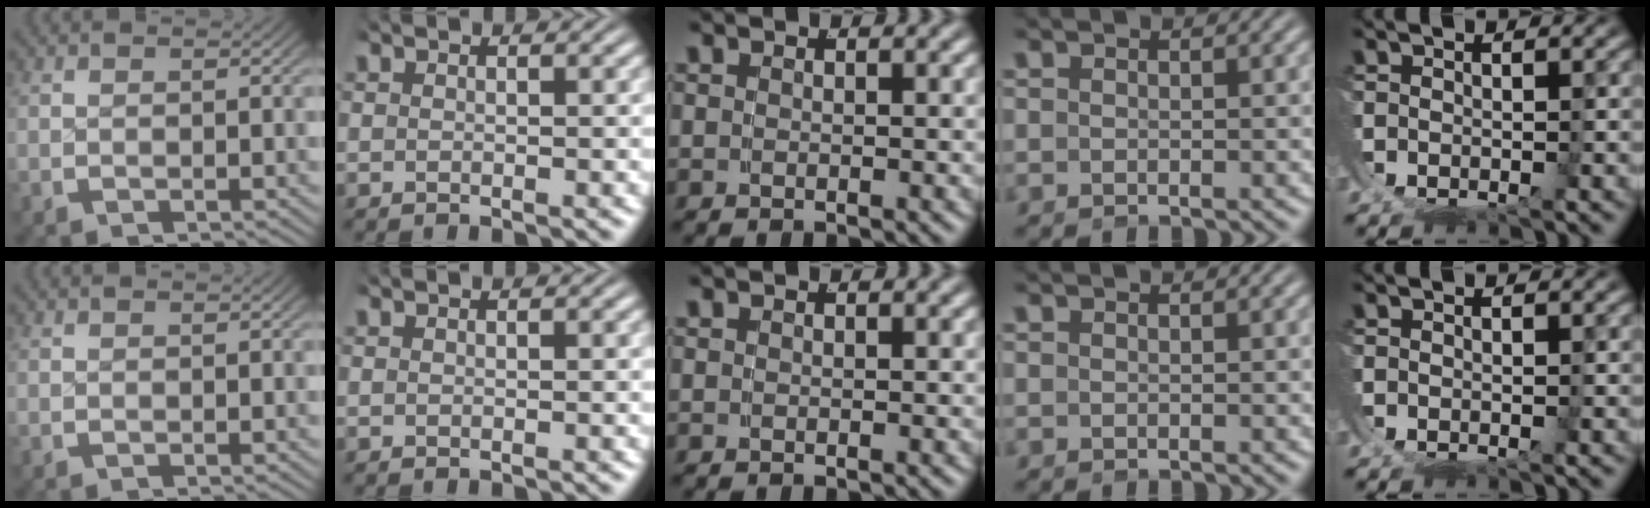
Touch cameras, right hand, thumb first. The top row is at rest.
{}